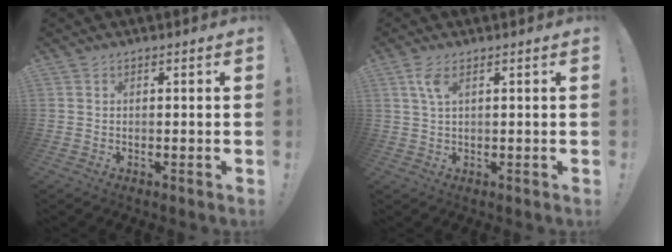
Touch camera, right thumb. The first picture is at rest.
{"total": 4.1, "force": [1.7, 1.6, 3.4], "torque": [-0.070, 0.002, 0.031]}